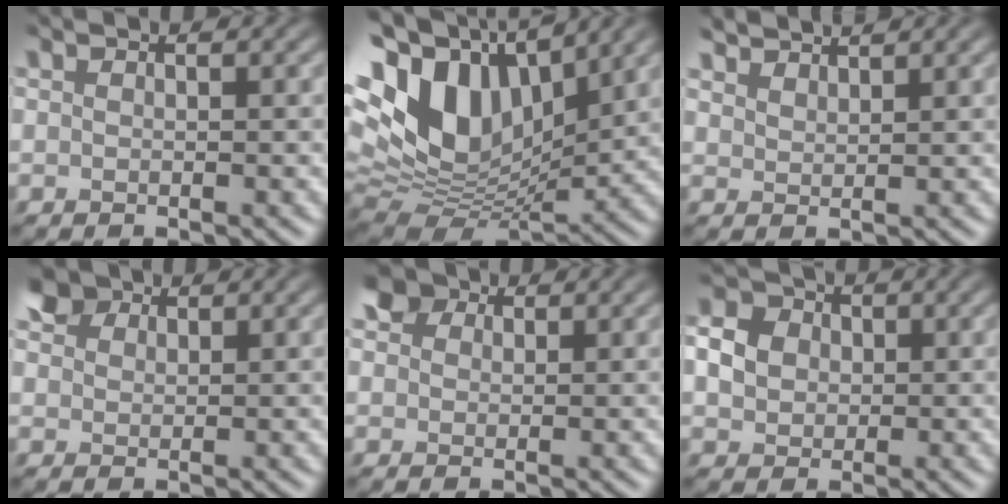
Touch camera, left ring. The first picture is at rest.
{"total": 13.7, "force": [4.0, 8.1, 10.3], "torque": [-0.200, 0.011, 0.065]}
{"total": 2.8, "force": [2.6, 0.4, 0.7], "torque": [-0.019, -0.006, 0.049]}
{"total": 3.1, "force": [2.0, 2.0, 1.2], "torque": [-0.037, -0.004, 0.038]}
{"total": 4.8, "force": [2.8, 3.1, 2.3], "torque": [-0.065, 0.006, 0.040]}
{"total": 4.8, "force": [0.2, 4.1, 2.4], "torque": [-0.061, 0.015, -0.004]}